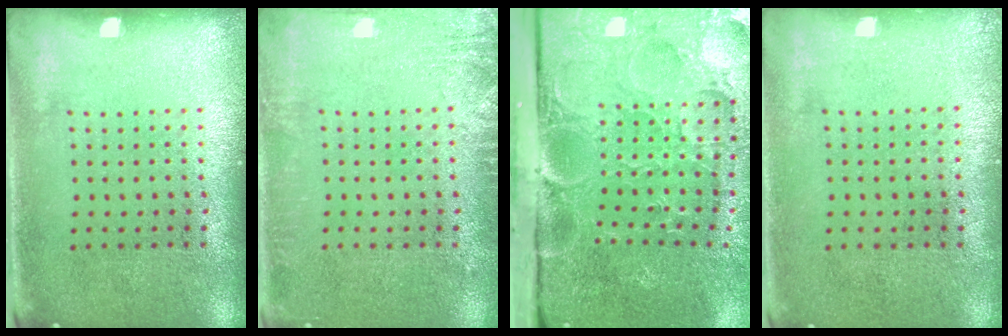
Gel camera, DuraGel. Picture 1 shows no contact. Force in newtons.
{"total": 2.3, "press": 2.2, "slide": 0.2}
{"total": 5.1, "press": 4.0, "slide": 3.1}
{"total": 0.0}